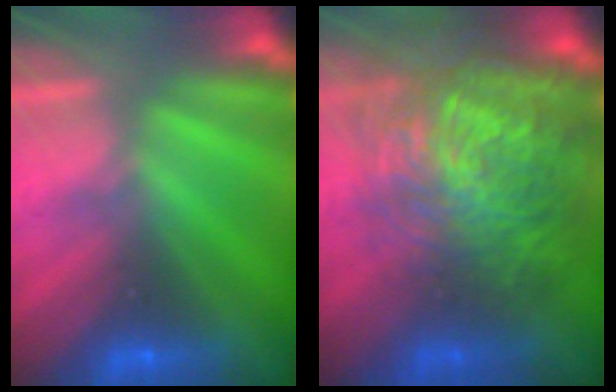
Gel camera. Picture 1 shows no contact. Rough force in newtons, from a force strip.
{"total": 7.8}